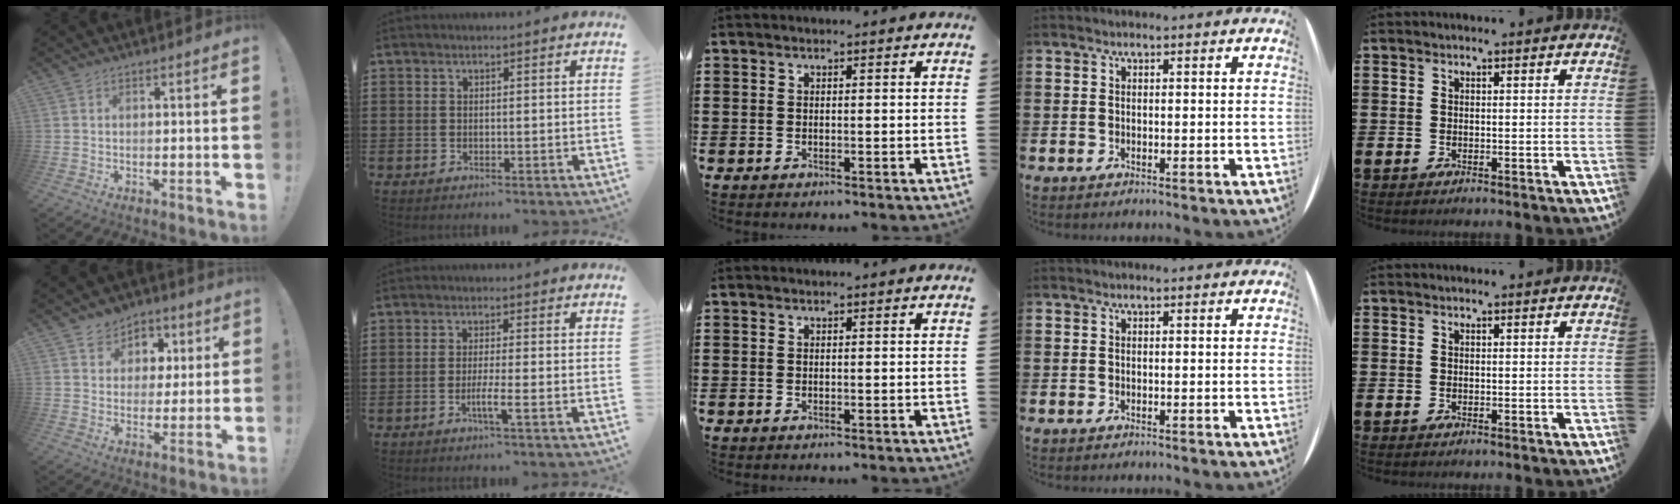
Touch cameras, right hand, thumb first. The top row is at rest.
{"thumb": {"total": 7.4, "force": [2.4, 7.0, 1.0], "torque": [-0.006, -0.018, 0.050]}, "index": {"total": 3.3, "force": [-1.4, 0.0, 3.0], "torque": [-0.053, -0.008, -0.026]}}